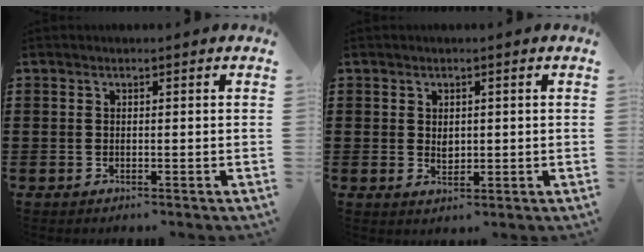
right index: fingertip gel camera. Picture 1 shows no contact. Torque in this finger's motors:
{"motor_torque": [1.07, 1.07, 0.18, 0.01]}